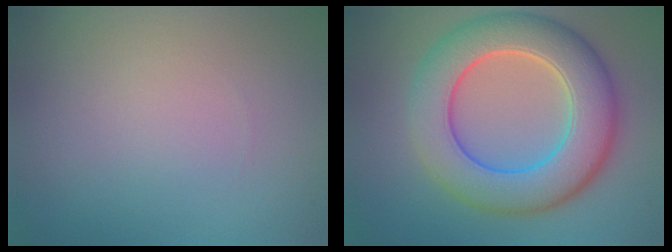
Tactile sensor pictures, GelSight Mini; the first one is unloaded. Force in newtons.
{"total": 9.5, "press": 9.5, "slide": 0.3}